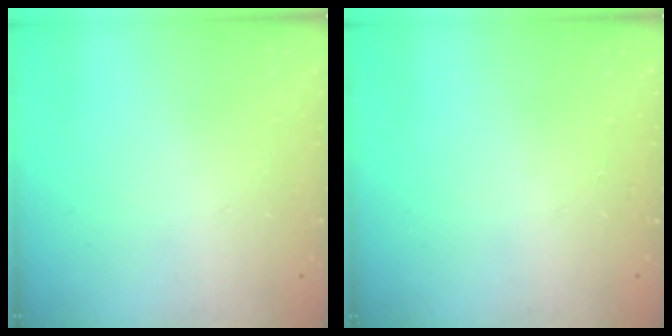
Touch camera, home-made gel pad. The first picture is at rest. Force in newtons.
{"total": 0.0}